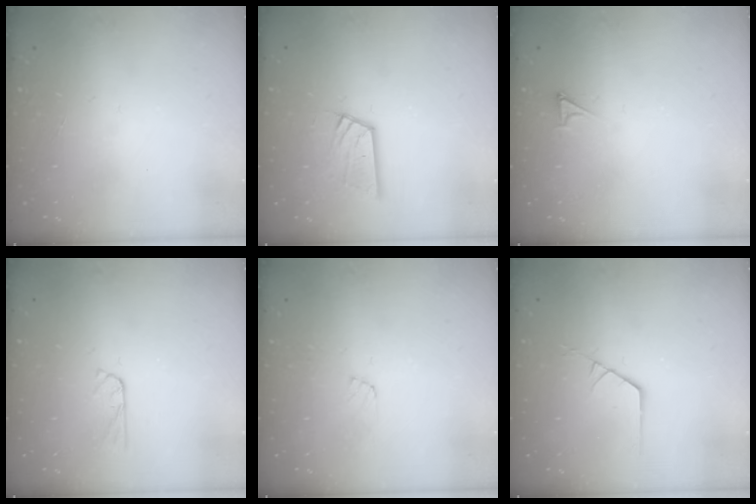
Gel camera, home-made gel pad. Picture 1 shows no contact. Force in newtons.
{"total": 11.9, "press": 11.9, "slide": 1.2}
{"total": 2.2, "press": 2.2, "slide": 0.3}
{"total": 2.8, "press": 2.8, "slide": 0.3}
{"total": 7.1, "press": 7.0, "slide": 0.5}
{"total": 1.3, "press": 1.3, "slide": 0.1}